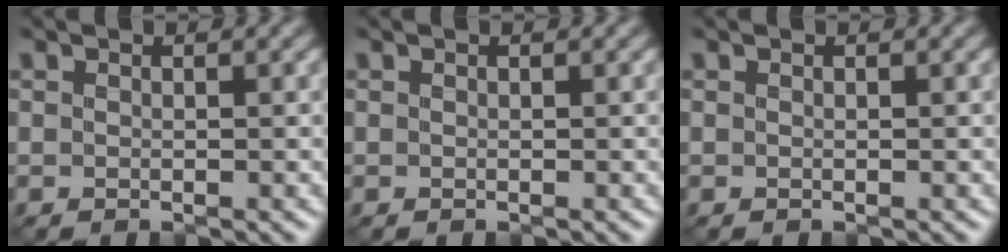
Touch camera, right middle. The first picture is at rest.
{"total": 0.0}
{"total": 0.0}